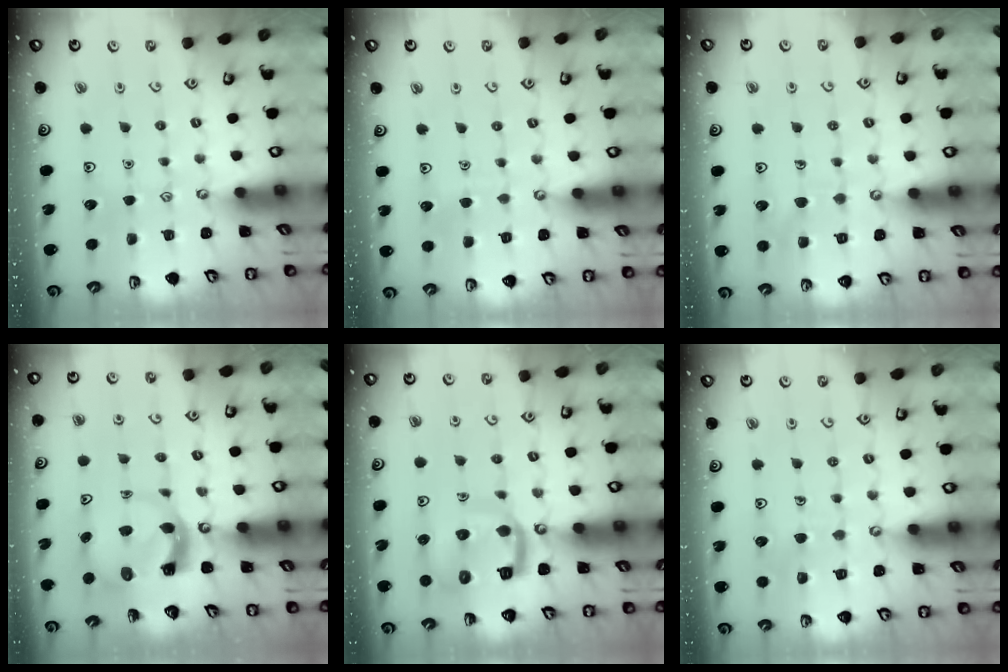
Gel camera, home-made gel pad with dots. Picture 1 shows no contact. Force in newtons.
{"total": 2.8, "press": 2.8, "slide": 0.1}
{"total": 7.0, "press": 7.0, "slide": 0.5}
{"total": 6.2, "press": 6.1, "slide": 1.1}
{"total": 10.7, "press": 10.6, "slide": 1.4}
{"total": 6.8, "press": 6.7, "slide": 0.5}